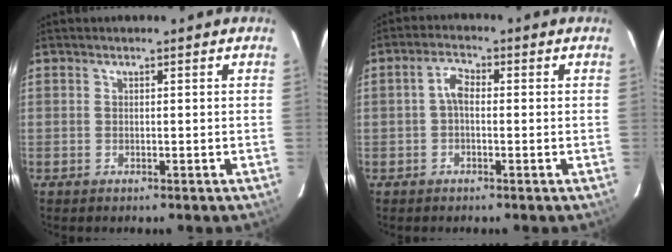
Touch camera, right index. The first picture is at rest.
{"total": 2.9, "force": [-0.3, 1.7, 2.4], "torque": [-0.047, 0.012, -0.005]}